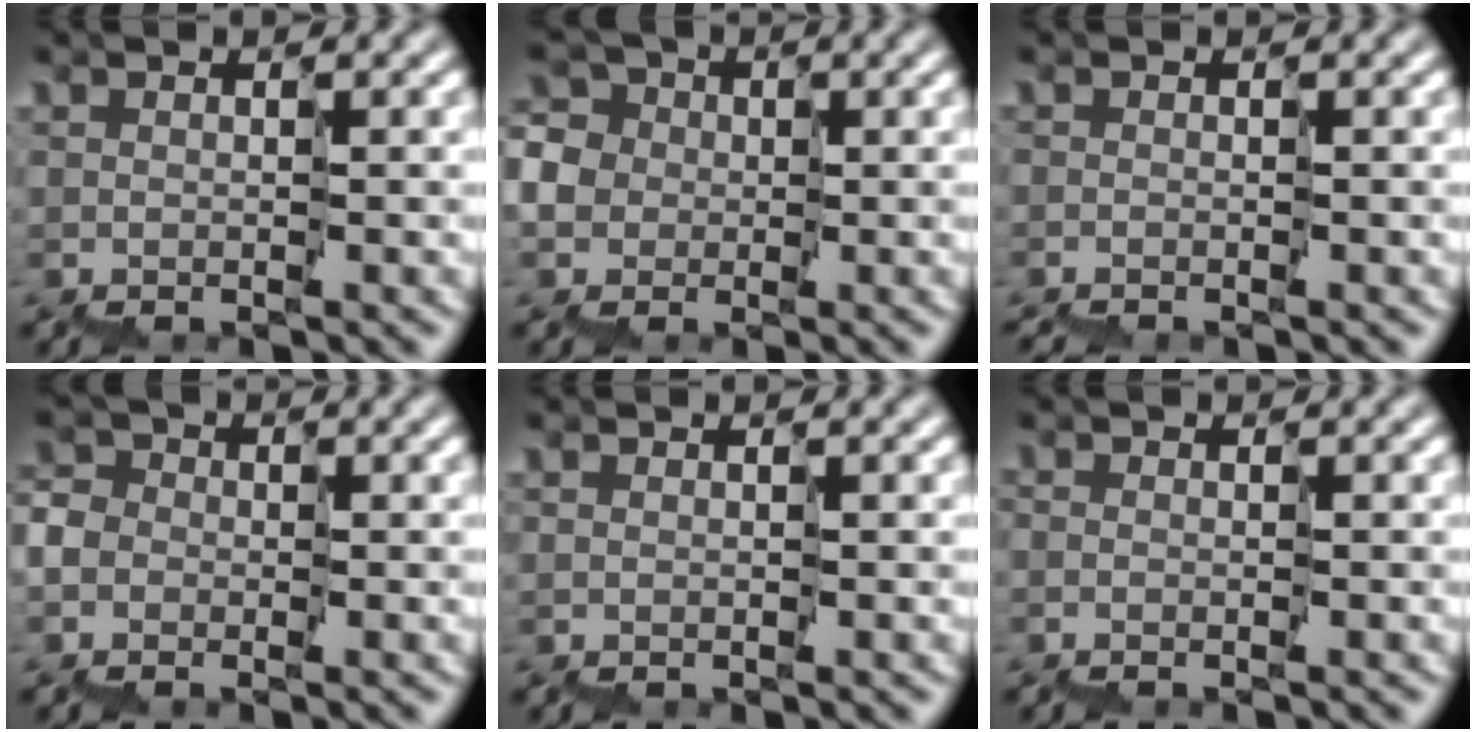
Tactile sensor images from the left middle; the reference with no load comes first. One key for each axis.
{"total": 6.8, "fx": 1.0, "fy": 6.1, "fz": 2.8, "tx": -0.055, "ty": 0.033, "tz": -0.027}
{"total": 1.0, "fx": -1.0, "fy": 0.0, "fz": 0.2, "tx": 0.002, "ty": -0.005, "tz": -0.024}
{"total": 3.9, "fx": -1.4, "fy": 3.3, "fz": 1.3, "tx": -0.001, "ty": 0.014, "tz": -0.036}
{"total": 0.0}
{"total": 0.7, "fx": -0.6, "fy": 0.2, "fz": 0.2, "tx": 0.005, "ty": -0.003, "tz": -0.017}